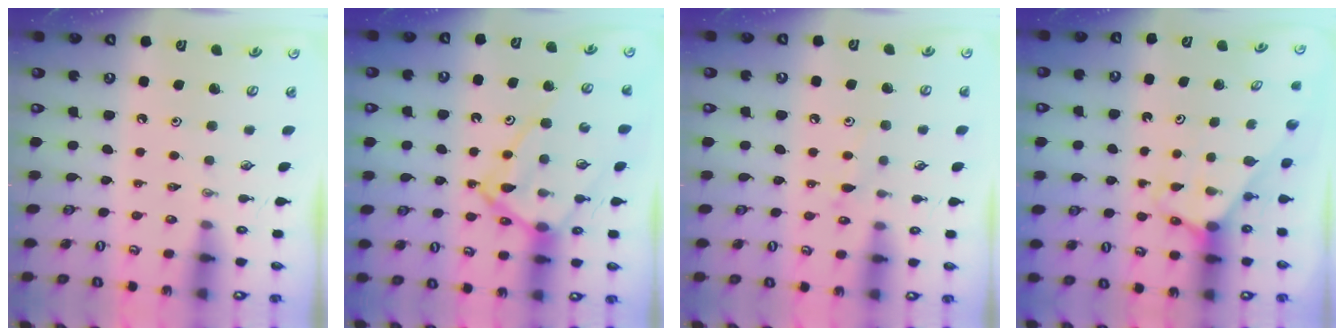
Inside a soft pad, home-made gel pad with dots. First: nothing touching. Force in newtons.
{"total": 15.3, "press": 15.2, "slide": 1.5}
{"total": 8.6, "press": 8.6, "slide": 0.6}
{"total": 2.7, "press": 2.7, "slide": 0.2}